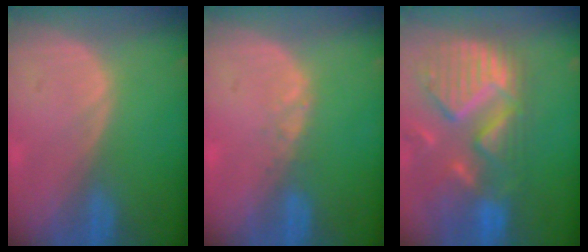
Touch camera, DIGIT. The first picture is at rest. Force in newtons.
{"total": 1.0, "press": 1.0, "slide": 0.2}
{"total": 13.5, "press": 11.4, "slide": 7.2}